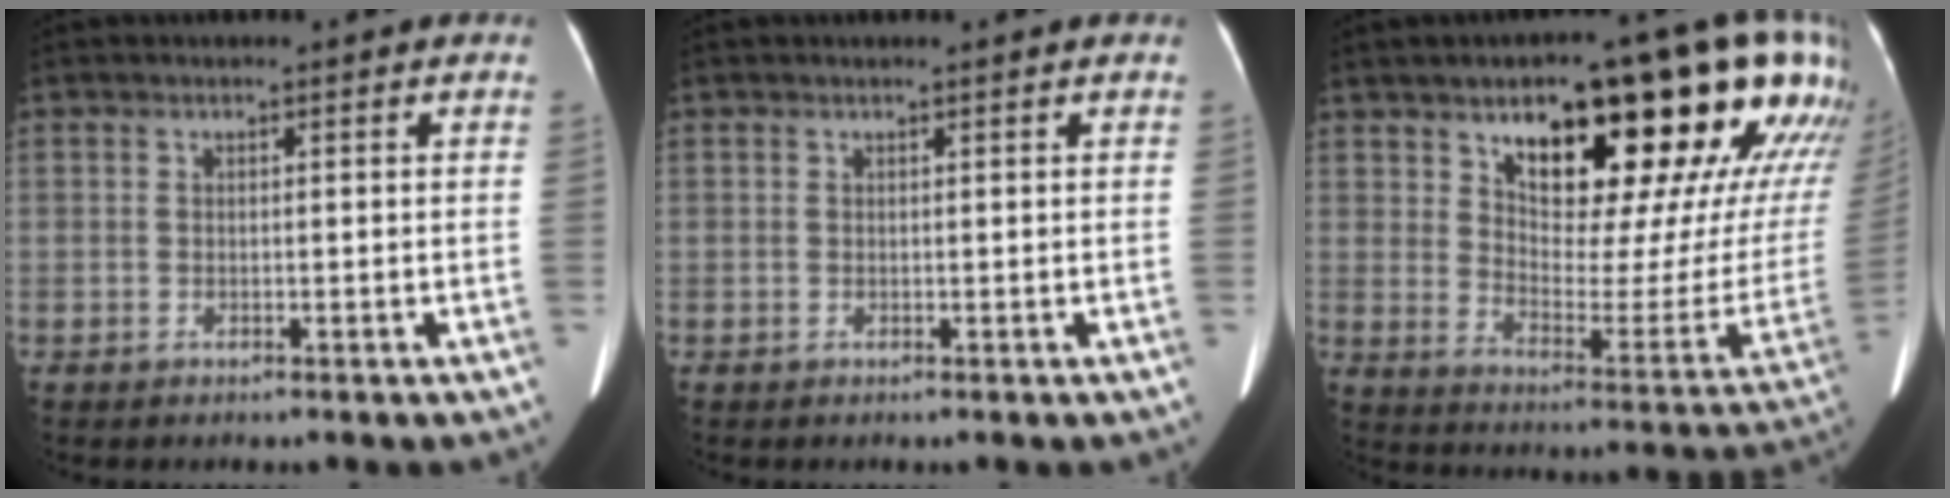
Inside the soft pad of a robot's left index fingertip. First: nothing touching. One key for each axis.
{"total": 1.1, "fx": 1.0, "fy": -0.2, "fz": 0.4, "tx": -0.005, "ty": -0.006, "tz": 0.011}
{"total": 25.3, "fx": 14.8, "fy": 5.4, "fz": 19.7, "tx": -0.260, "ty": -0.012, "tz": 0.204}